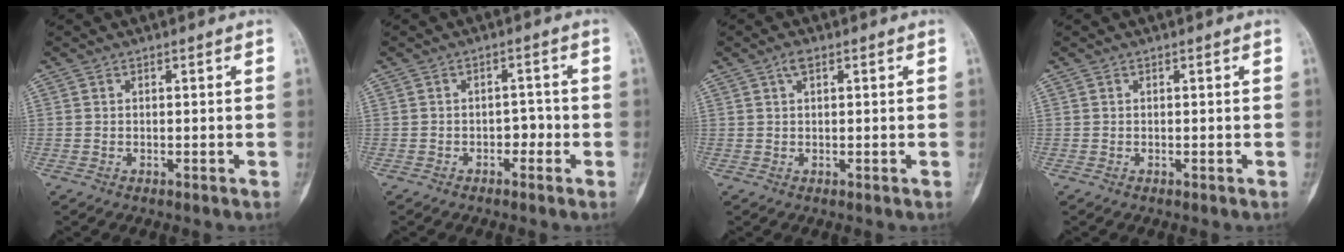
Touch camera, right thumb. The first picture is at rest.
{"total": 2.6, "force": [-1.0, 1.8, 1.6], "torque": [-0.007, 0.014, -0.019]}
{"total": 1.8, "force": [0.9, 0.8, 1.3], "torque": [-0.028, 0.005, 0.017]}
{"total": 0.0}